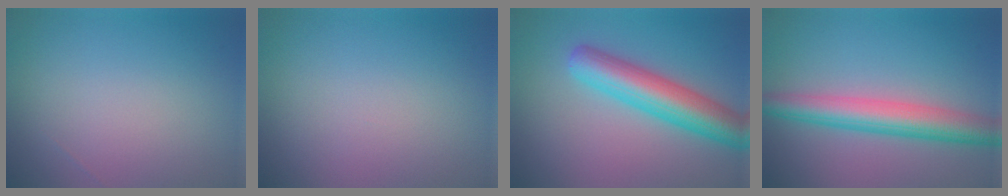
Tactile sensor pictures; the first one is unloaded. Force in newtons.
{"total": 0.0}
{"total": 6.3, "press": 6.2, "slide": 0.3}
{"total": 5.5, "press": 5.5, "slide": 0.1}